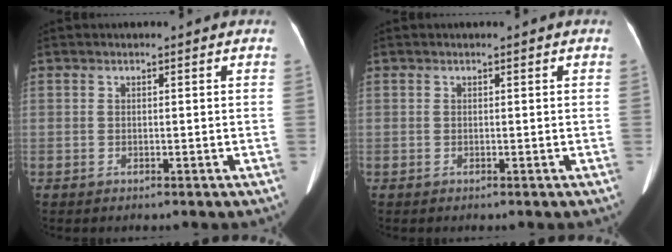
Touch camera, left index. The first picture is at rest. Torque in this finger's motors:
{"motor_torque": [0.18, -0.12, 0.00, -0.01]}